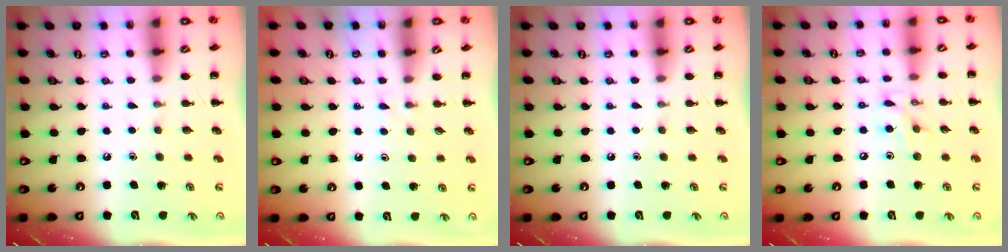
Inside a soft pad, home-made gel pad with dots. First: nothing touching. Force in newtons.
{"total": 2.1, "press": 1.8, "slide": 0.9}
{"total": 0.0}
{"total": 7.2, "press": 7.2, "slide": 0.7}